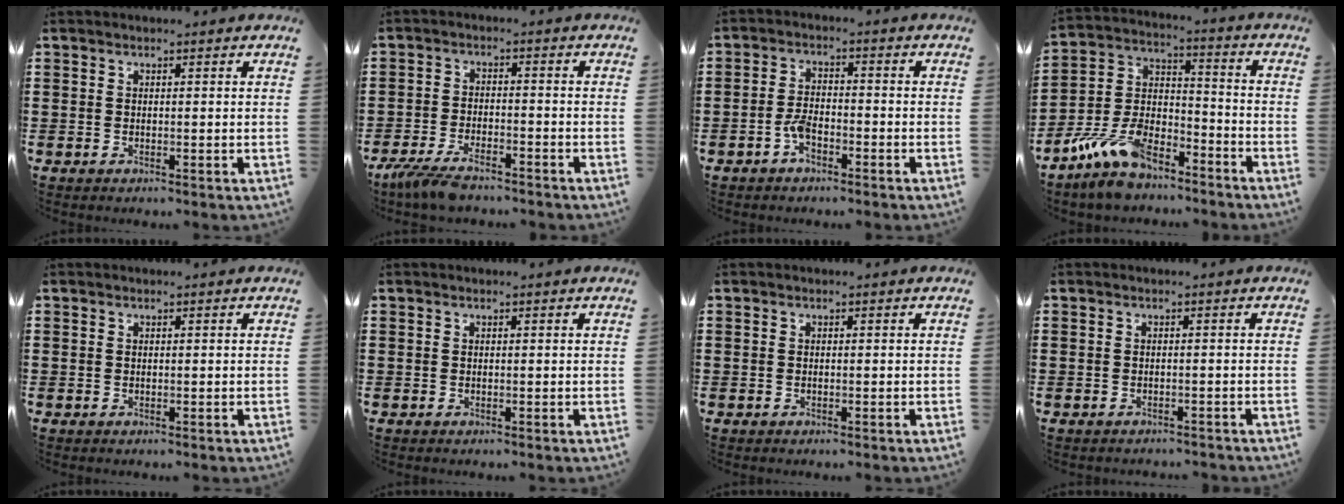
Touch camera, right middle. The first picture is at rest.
{"total": 5.1, "force": [-4.3, 1.0, 2.6], "torque": [-0.071, -0.010, -0.086]}
{"total": 3.3, "force": [-1.9, 1.4, 2.3], "torque": [-0.058, -0.002, -0.039]}
{"total": 10.5, "force": [-8.2, 4.4, 5.0], "torque": [-0.125, 0.018, -0.161]}
{"total": 0.0}
{"total": 0.0}
{"total": 0.0}
{"total": 1.0, "force": [-1.0, 0.2, 0.0], "torque": [-0.004, 0.001, -0.022]}